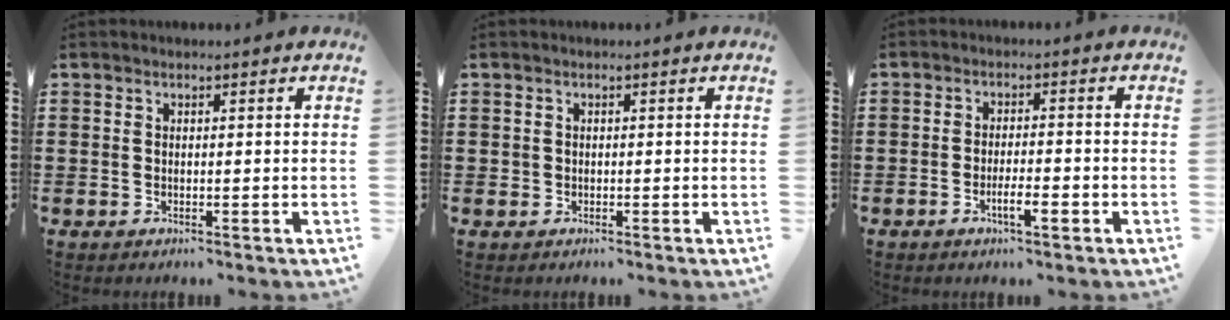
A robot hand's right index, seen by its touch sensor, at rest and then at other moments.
{"total": 0.6, "force": [0.1, 0.6, 0.0], "torque": [0.000, 0.008, 0.000]}
{"total": 4.0, "force": [-1.9, 1.0, 3.3], "torque": [-0.054, 0.004, -0.033]}